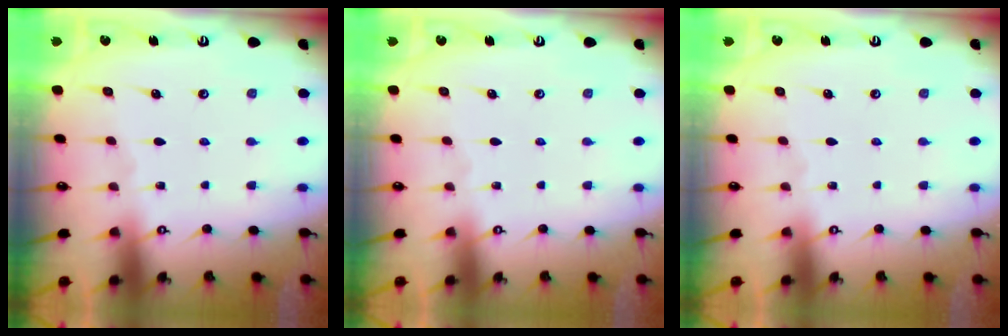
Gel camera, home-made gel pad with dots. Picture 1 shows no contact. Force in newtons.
{"total": 0.0}
{"total": 0.0}